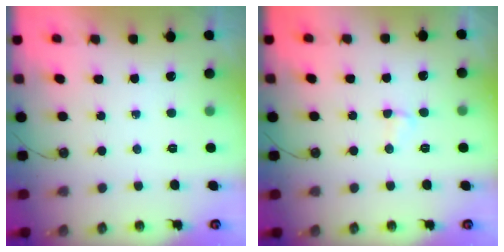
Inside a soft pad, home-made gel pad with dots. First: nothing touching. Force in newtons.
{"total": 2.5, "press": 2.4, "slide": 0.7}